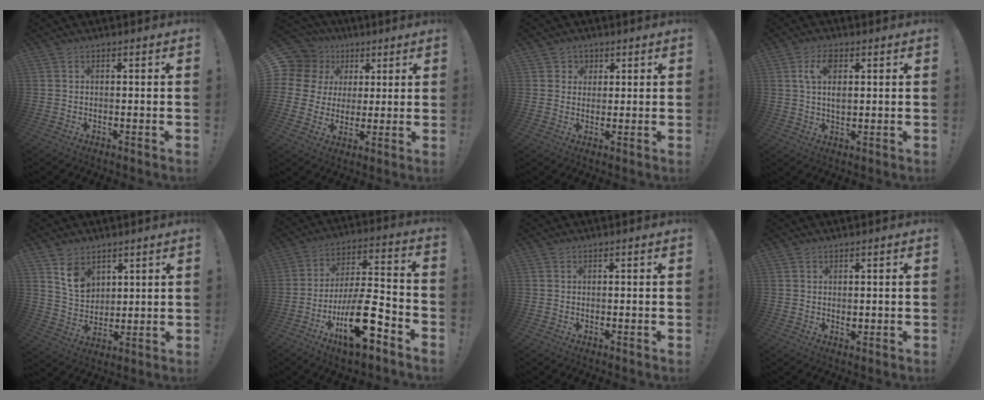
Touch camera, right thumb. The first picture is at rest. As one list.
[{"total": 11.2, "force": [3.3, 10.0, 3.9], "torque": [-0.069, -0.019, 0.072]}, {"total": 3.8, "force": [1.5, 3.4, 0.6], "torque": [-0.003, -0.008, 0.025]}, {"total": 6.1, "force": [1.9, 3.2, 4.9], "torque": [-0.082, -0.003, 0.029]}, {"total": 9.6, "force": [5.7, 6.8, 3.8], "torque": [-0.056, -0.029, 0.111]}, {"total": 20.2, "force": [-9.6, 7.0, 16.3], "torque": [-0.274, 0.062, -0.147]}, {"total": 0.0}, {"total": 1.0, "force": [0.3, 0.9, 0.5], "torque": [-0.005, -0.001, 0.004]}]